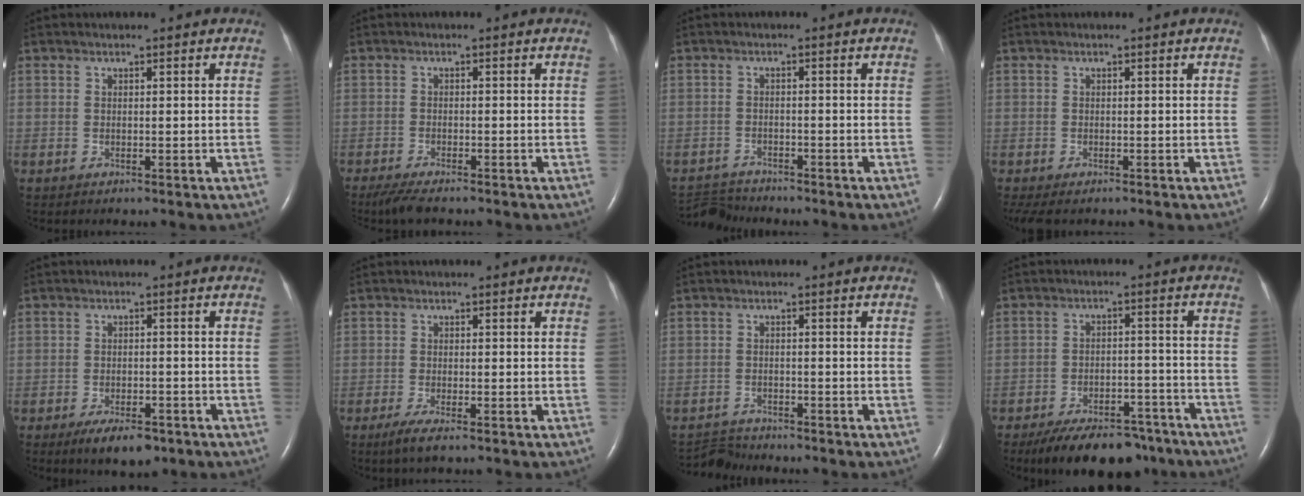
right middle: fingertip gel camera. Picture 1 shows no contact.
{"total": 4.9, "force": [-4.1, 0.8, 2.7], "torque": [-0.051, -0.014, -0.064]}
{"total": 4.2, "force": [-4.2, 0.0, -0.6], "torque": [0.007, -0.013, -0.075]}
{"total": 3.8, "force": [-3.1, 1.2, 1.8], "torque": [-0.025, -0.009, -0.043]}
{"total": 5.7, "force": [-3.8, 2.2, 3.6], "torque": [-0.061, -0.004, -0.054]}
{"total": 2.8, "force": [-1.8, 0.2, 2.1], "torque": [-0.049, -0.009, -0.038]}
{"total": 3.0, "force": [-2.9, -0.1, -0.9], "torque": [0.013, -0.017, -0.052]}
{"total": 13.7, "force": [-11.1, 5.6, 5.9], "torque": [-0.082, 0.008, -0.158]}